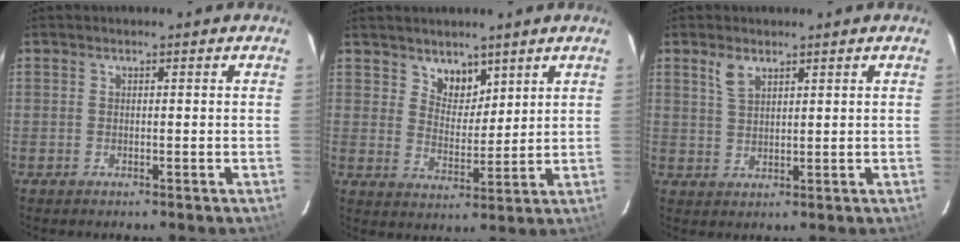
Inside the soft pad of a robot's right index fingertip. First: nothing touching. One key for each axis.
{"total": 5.4, "fx": 4.0, "fy": 3.4, "fz": 1.5, "tx": -0.013, "ty": 0.002, "tz": 0.074}
{"total": 3.5, "fx": 2.2, "fy": 1.7, "fz": 2.1, "tx": -0.041, "ty": 0.004, "tz": 0.047}